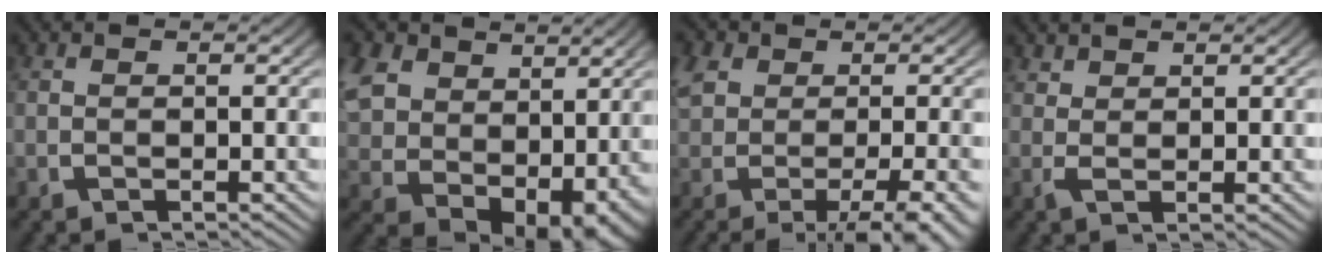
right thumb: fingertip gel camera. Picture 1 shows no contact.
{"total": 10.7, "force": [-0.5, 7.4, 7.7], "torque": [-0.167, -0.057, 0.026]}
{"total": 6.4, "force": [-2.7, 3.3, 4.7], "torque": [-0.090, -0.024, -0.022]}
{"total": 1.3, "force": [1.1, 0.1, 0.5], "torque": [-0.008, -0.001, 0.026]}